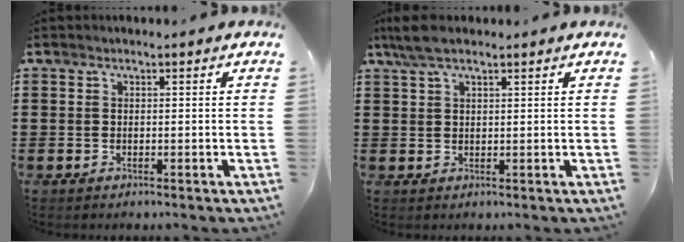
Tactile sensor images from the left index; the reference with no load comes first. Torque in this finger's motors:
{"motor_torque": [2.14, 0.00, 0.26, 0.12]}